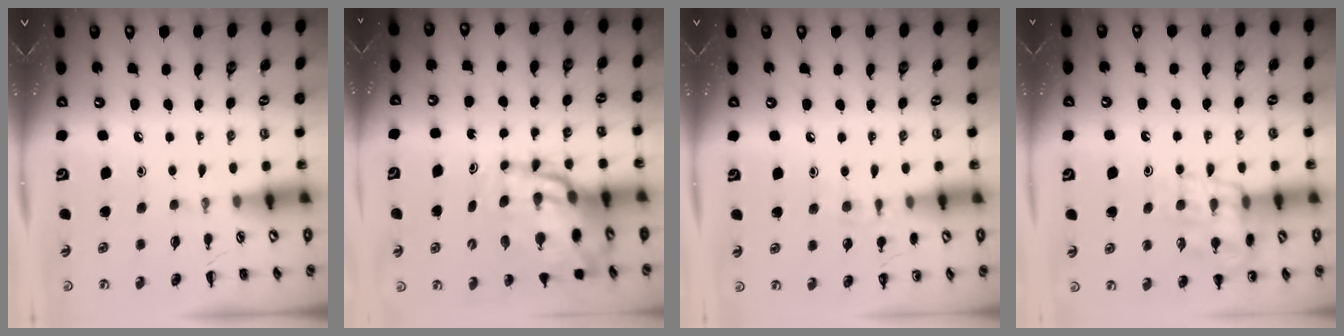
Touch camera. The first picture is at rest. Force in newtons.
{"total": 17.5, "press": 16.8, "slide": 4.9}
{"total": 7.2, "press": 6.9, "slide": 2.0}
{"total": 16.5, "press": 16.4, "slide": 2.2}